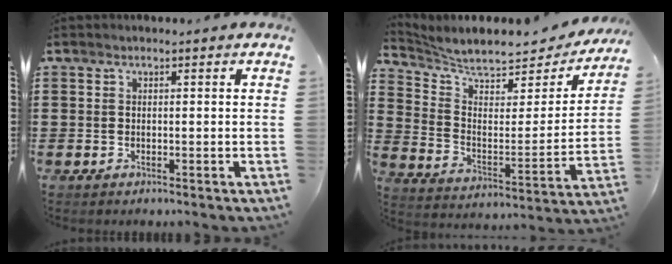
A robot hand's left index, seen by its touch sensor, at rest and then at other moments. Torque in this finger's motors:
{"motor_torque": [2.14, 0.00, 0.22, 0.06]}